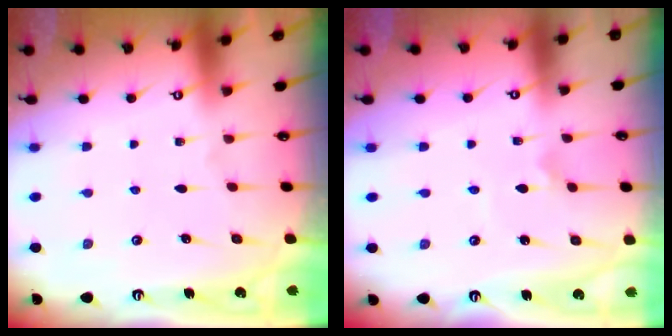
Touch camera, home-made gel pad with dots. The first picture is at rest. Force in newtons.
{"total": 2.4, "press": 2.4, "slide": 0.5}